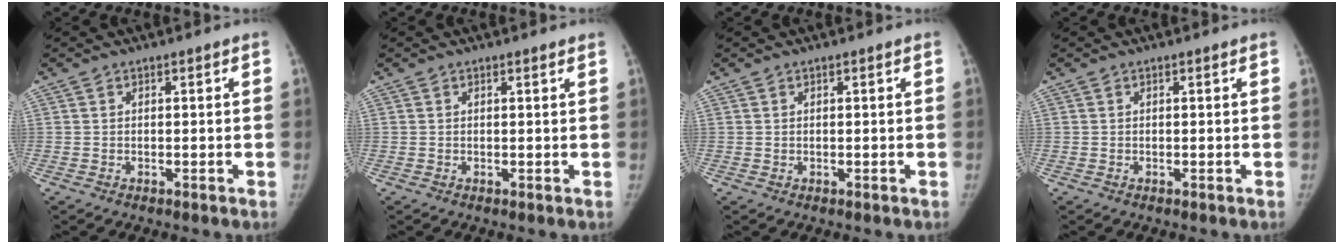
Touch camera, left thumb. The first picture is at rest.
{"total": 0.8, "force": [0.7, 0.0, 0.4], "torque": [-0.007, -0.001, 0.011]}
{"total": 0.0}
{"total": 0.0}